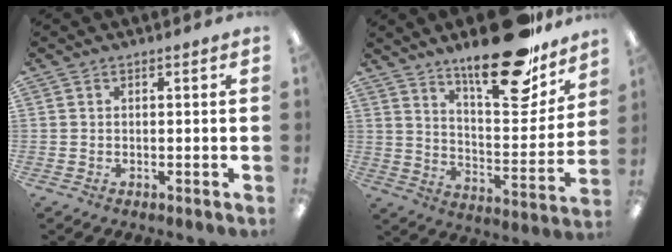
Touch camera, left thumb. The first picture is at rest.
{"total": 23.8, "force": [17.6, 8.0, 13.8], "torque": [-0.202, -0.113, 0.291]}